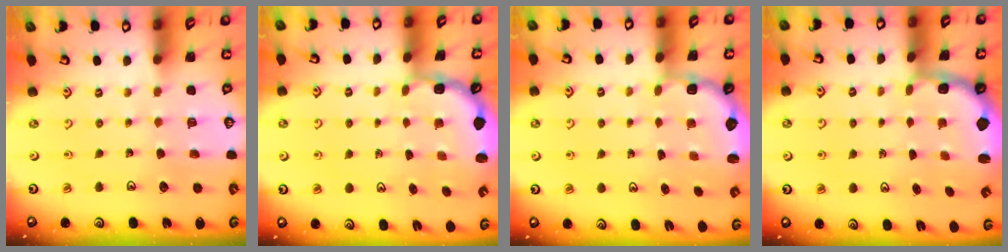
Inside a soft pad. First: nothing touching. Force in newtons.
{"total": 2.4, "press": 1.7, "slide": 1.6}
{"total": 2.7, "press": 2.3, "slide": 1.5}
{"total": 2.2, "press": 1.5, "slide": 1.6}